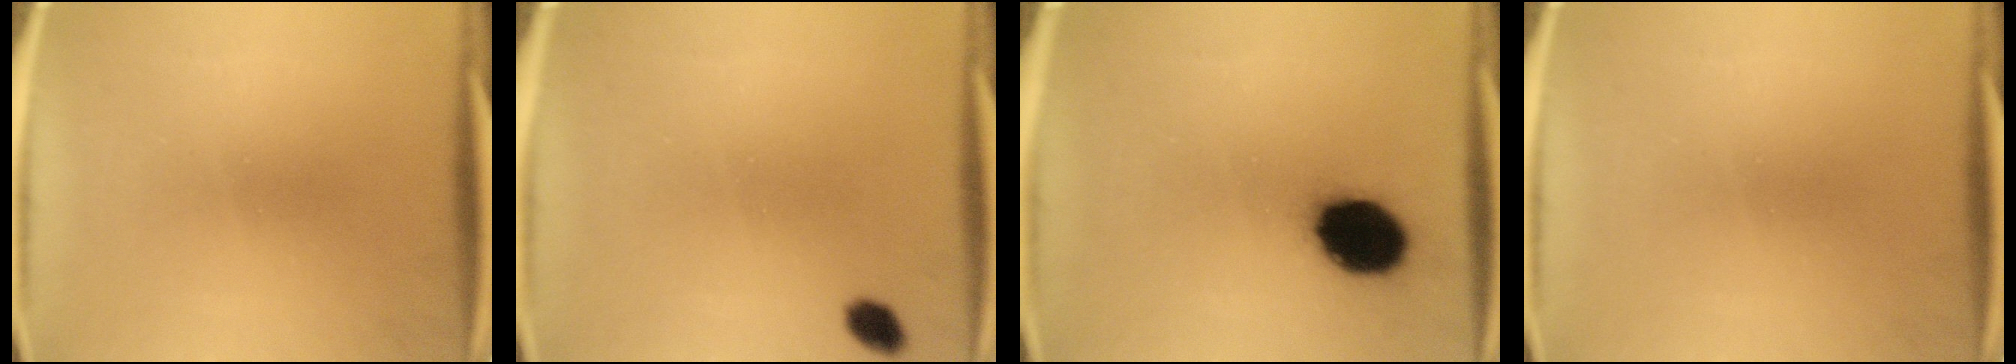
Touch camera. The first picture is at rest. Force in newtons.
{"total": 2.5}
{"total": 14.2}
{"total": 0.0}